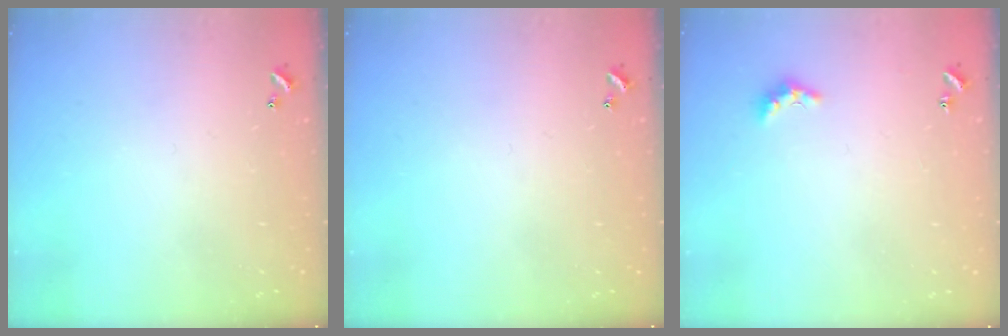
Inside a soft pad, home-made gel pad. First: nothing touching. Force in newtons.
{"total": 0.0}
{"total": 4.0, "press": 4.0, "slide": 0.7}